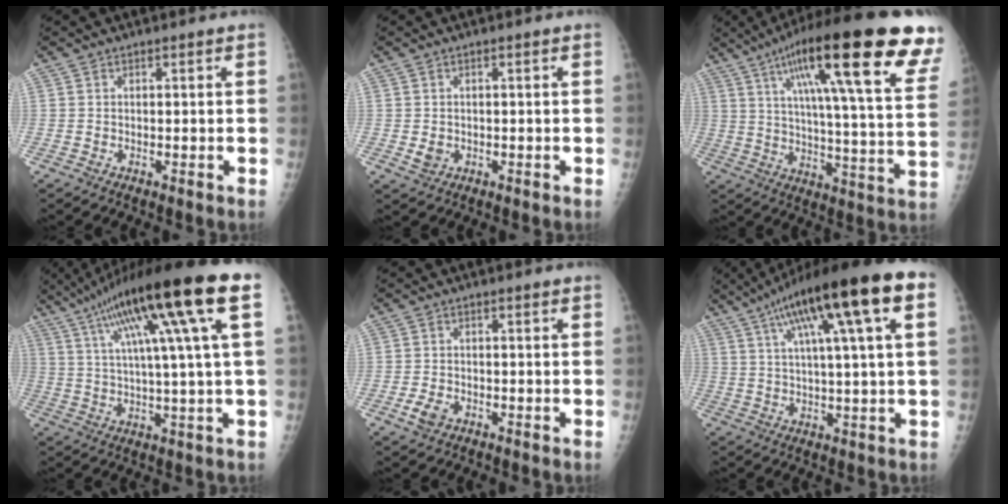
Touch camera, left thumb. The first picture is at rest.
{"total": 2.1, "force": [-0.4, 1.8, 0.9], "torque": [-0.006, -0.001, -0.001]}
{"total": 31.4, "force": [16.2, 5.8, 26.2], "torque": [-0.352, -0.017, 0.240]}
{"total": 22.0, "force": [9.2, 1.7, 19.9], "torque": [-0.328, 0.013, 0.144]}
{"total": 3.0, "force": [-1.5, 2.1, 1.6], "torque": [-0.029, 0.000, -0.025]}
{"total": 20.3, "force": [8.9, 3.1, 18.0], "torque": [-0.293, 0.020, 0.136]}